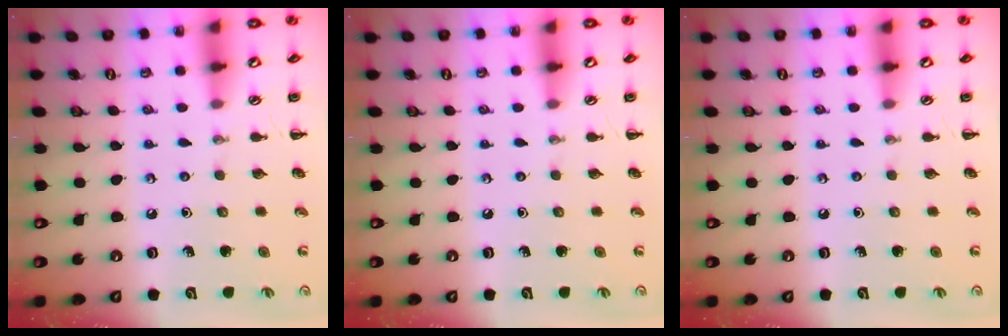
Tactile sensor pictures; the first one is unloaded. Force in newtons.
{"total": 0.0}
{"total": 0.0}